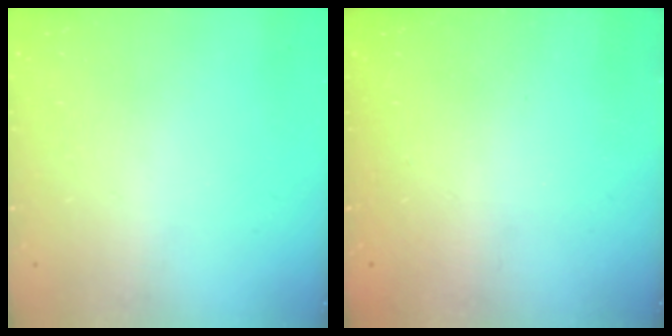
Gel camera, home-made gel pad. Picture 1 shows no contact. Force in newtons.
{"total": 2.3, "press": 2.2, "slide": 0.7}